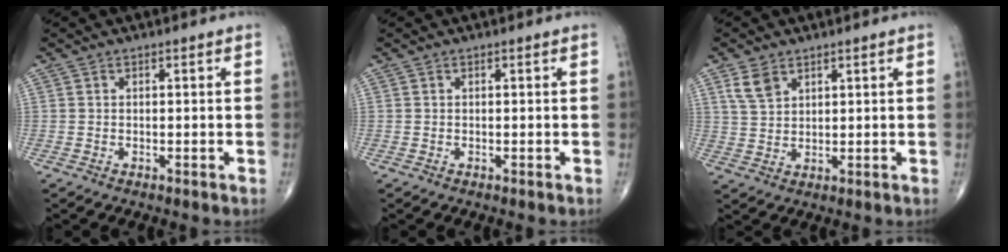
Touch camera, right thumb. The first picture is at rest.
{"total": 0.0}
{"total": 4.6, "force": [2.7, 2.8, 2.4], "torque": [-0.040, -0.009, 0.060]}